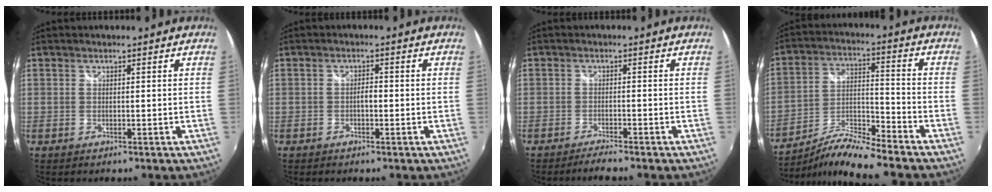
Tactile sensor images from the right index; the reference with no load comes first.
{"total": 1.4, "force": [-0.4, 0.7, 1.2], "torque": [-0.022, 0.004, -0.010]}
{"total": 2.9, "force": [-2.6, -0.1, 1.2], "torque": [-0.036, -0.007, -0.050]}
{"total": 10.4, "force": [-9.6, -1.0, 3.7], "torque": [-0.076, 0.007, -0.186]}